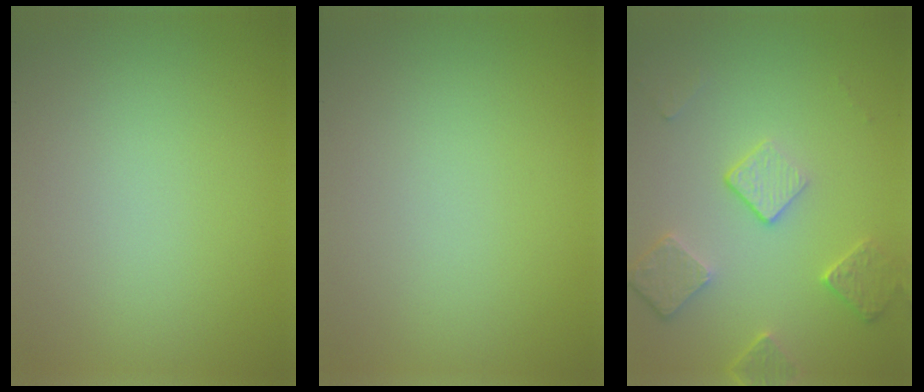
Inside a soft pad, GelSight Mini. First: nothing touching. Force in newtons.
{"total": 0.0}
{"total": 4.0, "press": 3.0, "slide": 2.6}